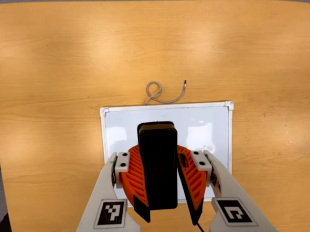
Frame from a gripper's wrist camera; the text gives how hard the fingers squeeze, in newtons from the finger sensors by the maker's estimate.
{"total": 11.6, "left": 10.9, "right": 12.3}